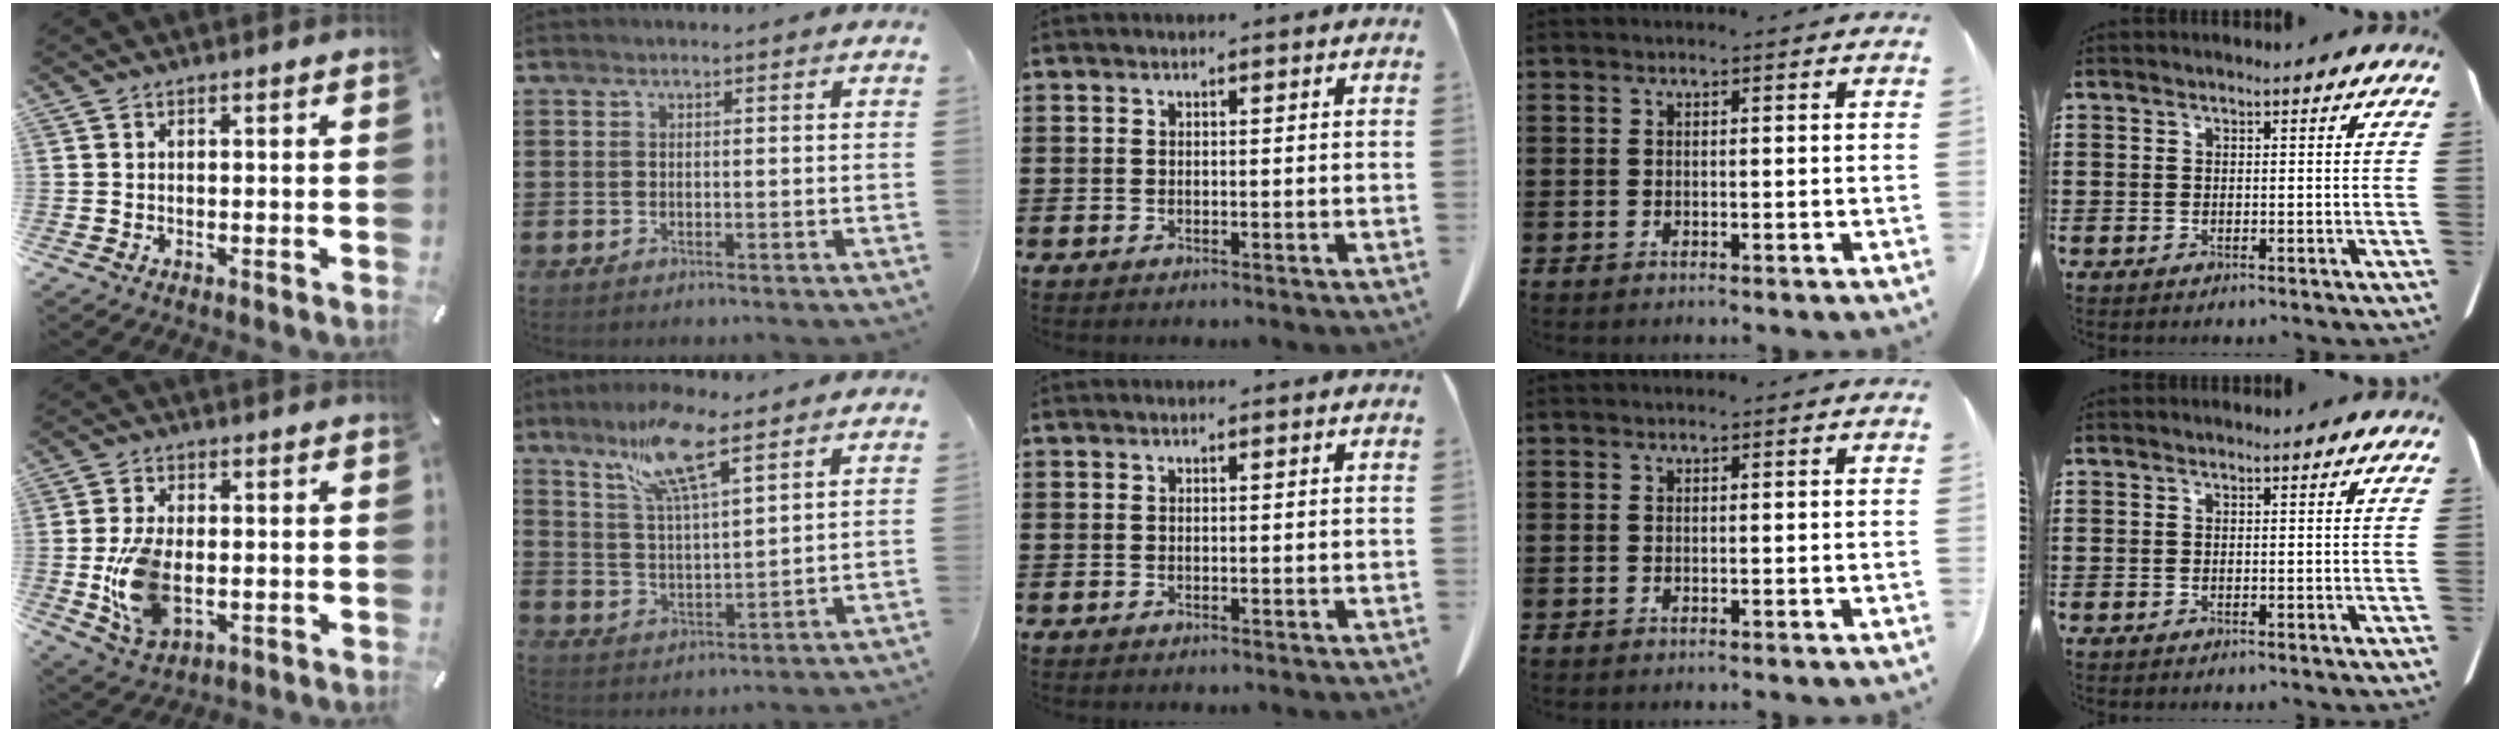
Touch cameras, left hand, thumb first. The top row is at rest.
{"thumb": {"total": 11.4, "force": [-1.4, 7.0, 8.9], "torque": [-0.195, -0.012, -0.023]}, "index": {"total": 10.0, "force": [7.3, 1.9, 6.6], "torque": [-0.140, -0.015, 0.129]}}